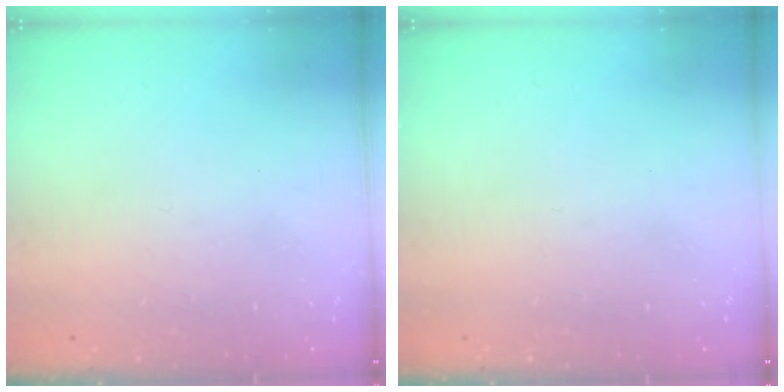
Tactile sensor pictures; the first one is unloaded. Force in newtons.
{"total": 0.0}